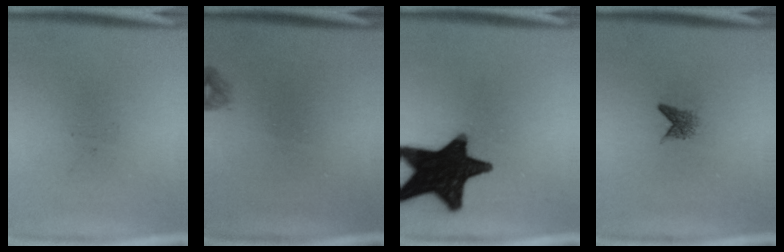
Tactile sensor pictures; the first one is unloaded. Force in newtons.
{"total": 0.8}
{"total": 19.3}
{"total": 1.6}